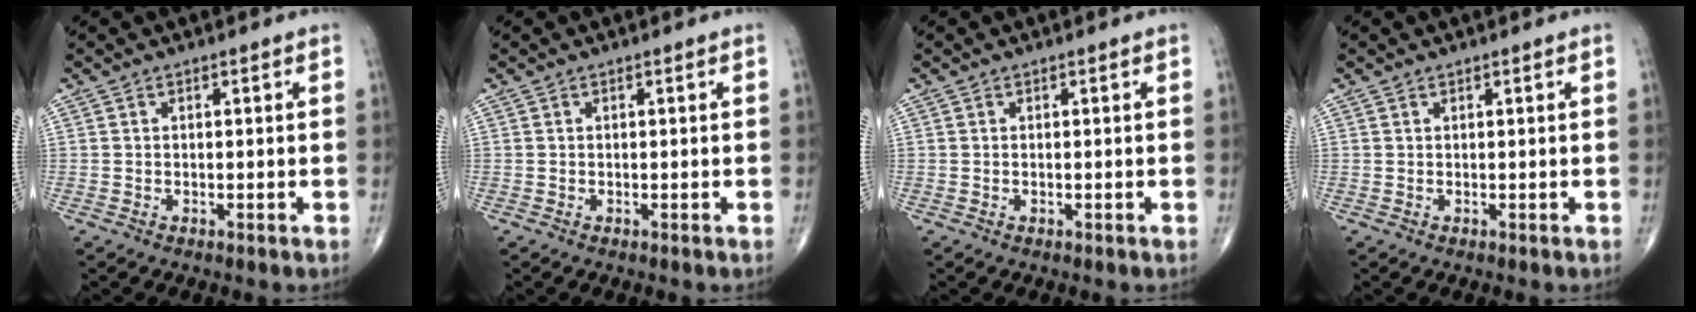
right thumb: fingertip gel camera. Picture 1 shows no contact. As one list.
[{"total": 0.0}, {"total": 0.0}, {"total": 0.0}]